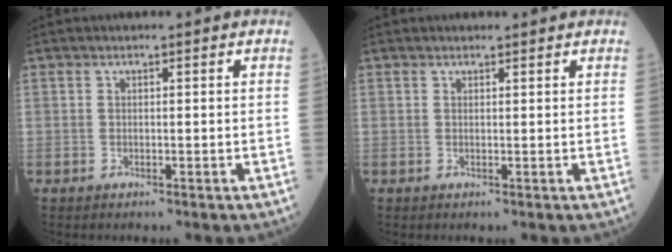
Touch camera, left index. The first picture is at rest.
{"total": 1.6, "force": [1.5, 0.3, 0.2], "torque": [-0.007, 0.009, 0.020]}